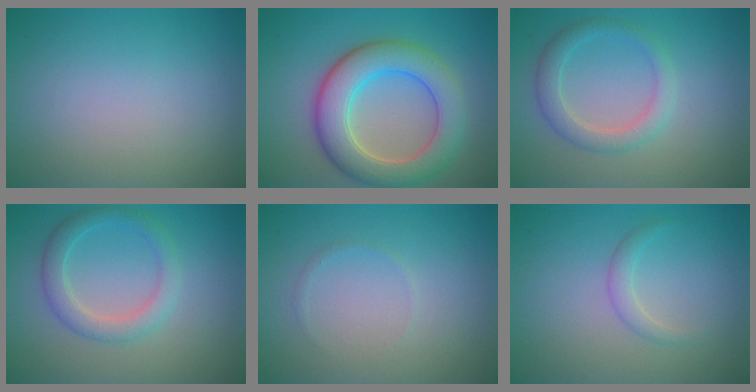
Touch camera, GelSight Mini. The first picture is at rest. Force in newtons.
{"total": 7.6, "press": 7.6, "slide": 0.4}
{"total": 2.8, "press": 2.8, "slide": 0.1}
{"total": 3.0, "press": 3.0, "slide": 0.0}
{"total": 0.5, "press": 0.5, "slide": 0.0}
{"total": 1.2, "press": 1.2, "slide": 0.0}